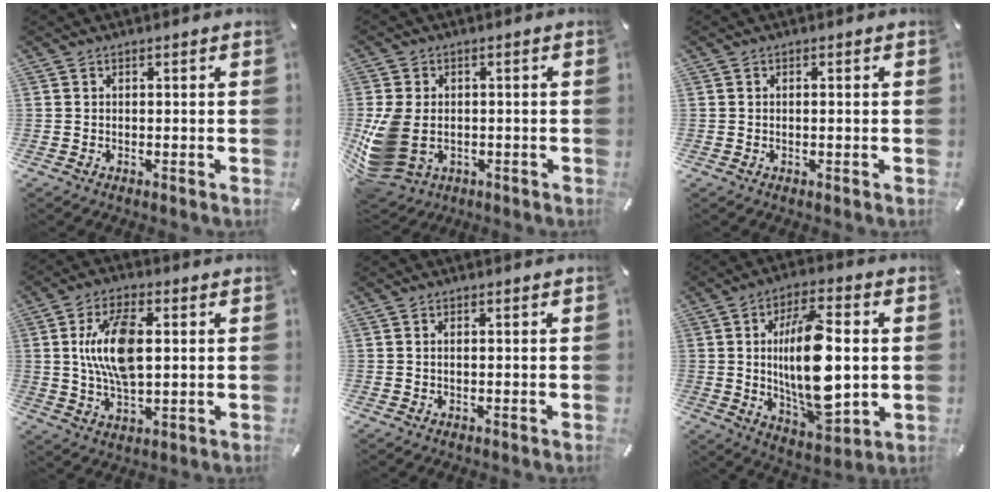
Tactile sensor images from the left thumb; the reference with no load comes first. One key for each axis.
{"total": 10.7, "fx": -1.5, "fy": 8.1, "fz": 6.8, "tx": -0.167, "ty": -0.002, "tz": -0.026}
{"total": 0.8, "fx": -0.1, "fy": 0.2, "fz": 0.8, "tx": -0.016, "ty": -0.002, "tz": -0.001}
{"total": 13.1, "fx": 2.1, "fy": 6.5, "fz": 11.1, "tx": -0.227, "ty": -0.004, "tz": 0.031}
{"total": 0.8, "fx": 0.0, "fy": 0.3, "fz": 0.8, "tx": -0.016, "ty": 0.000, "tz": 0.000}
{"total": 19.1, "fx": 0.8, "fy": 9.0, "fz": 16.9, "tx": -0.308, "ty": -0.014, "tz": 0.013}